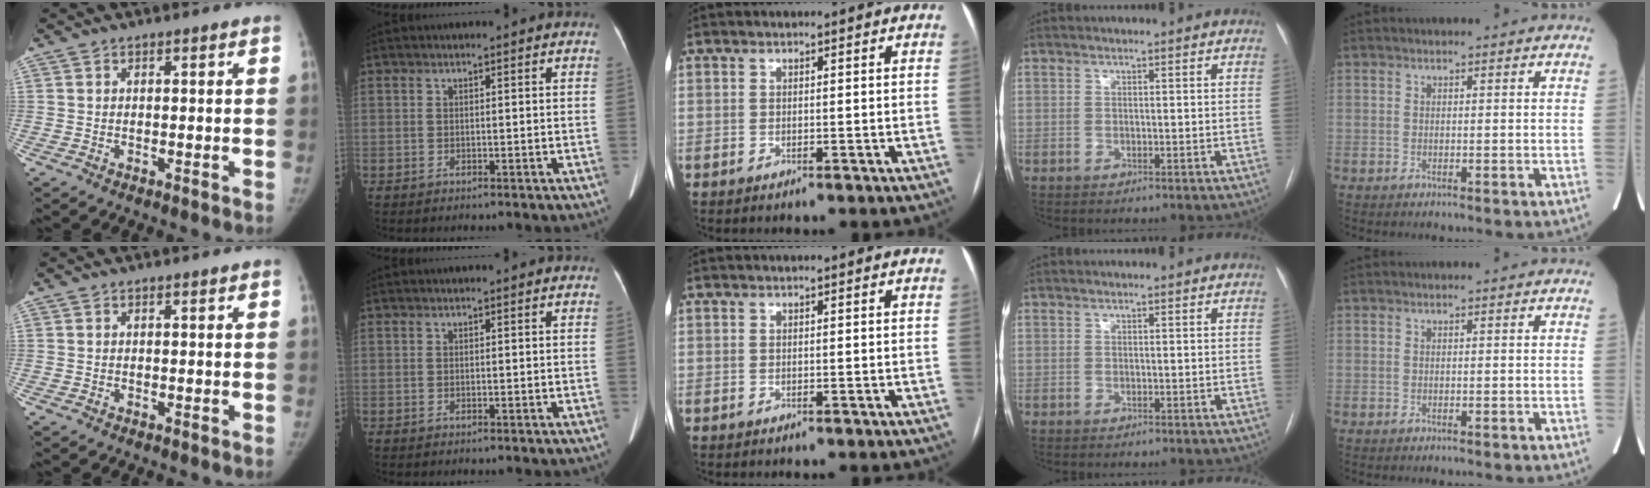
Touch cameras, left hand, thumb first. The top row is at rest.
{}